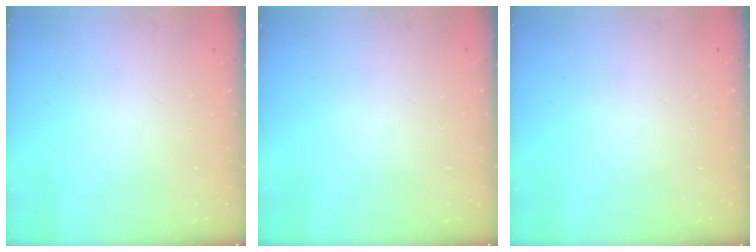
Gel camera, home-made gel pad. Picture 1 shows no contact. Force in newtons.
{"total": 0.0}
{"total": 0.0}